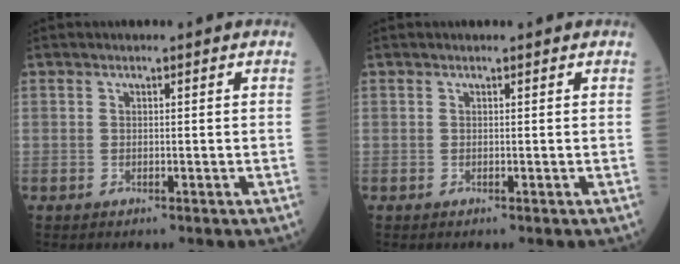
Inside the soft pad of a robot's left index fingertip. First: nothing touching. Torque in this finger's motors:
{"motor_torque": [0.02, 0.02, 0.00, 0.00]}